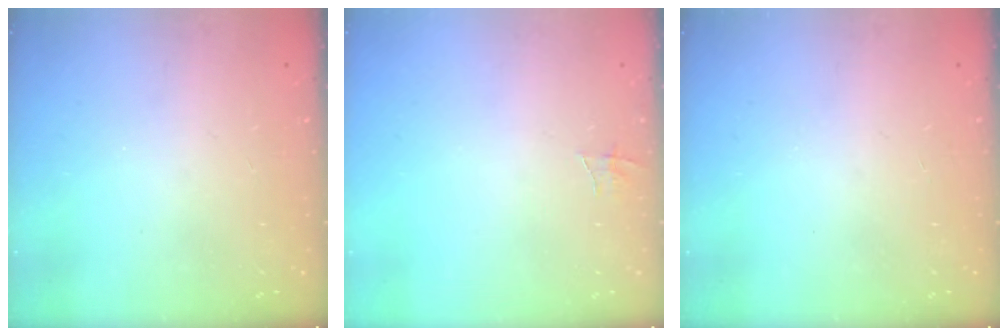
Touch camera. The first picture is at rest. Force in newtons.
{"total": 4.3, "press": 4.3, "slide": 0.3}
{"total": 0.0}